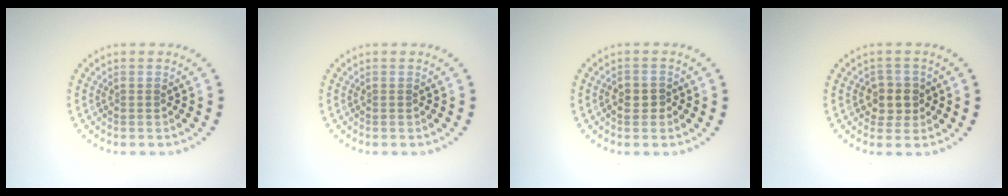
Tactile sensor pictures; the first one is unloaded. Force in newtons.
{"total": 0.0}
{"total": 1.3, "press": 1.2, "slide": 0.4}
{"total": 2.5, "press": 2.2, "slide": 1.1}